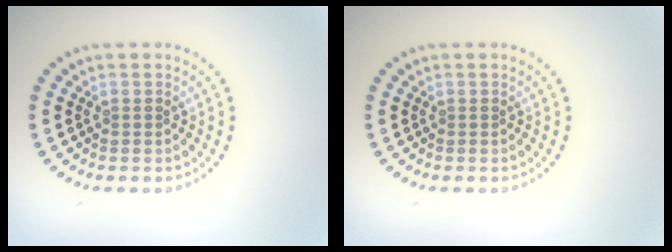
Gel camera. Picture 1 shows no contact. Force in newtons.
{"total": 0.0}